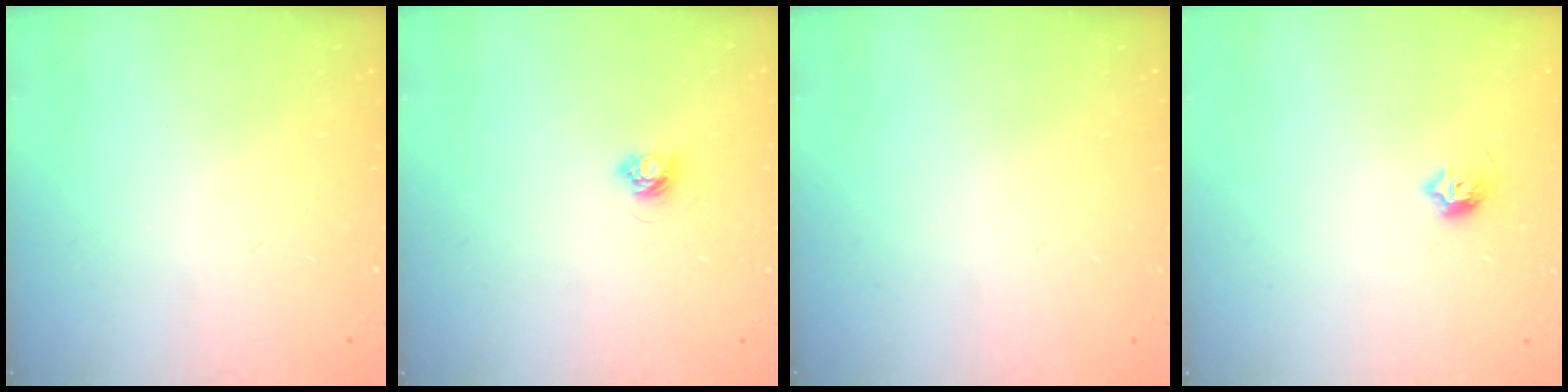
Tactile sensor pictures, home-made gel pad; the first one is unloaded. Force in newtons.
{"total": 3.6, "press": 3.6, "slide": 0.4}
{"total": 0.0}
{"total": 5.7, "press": 5.6, "slide": 1.0}